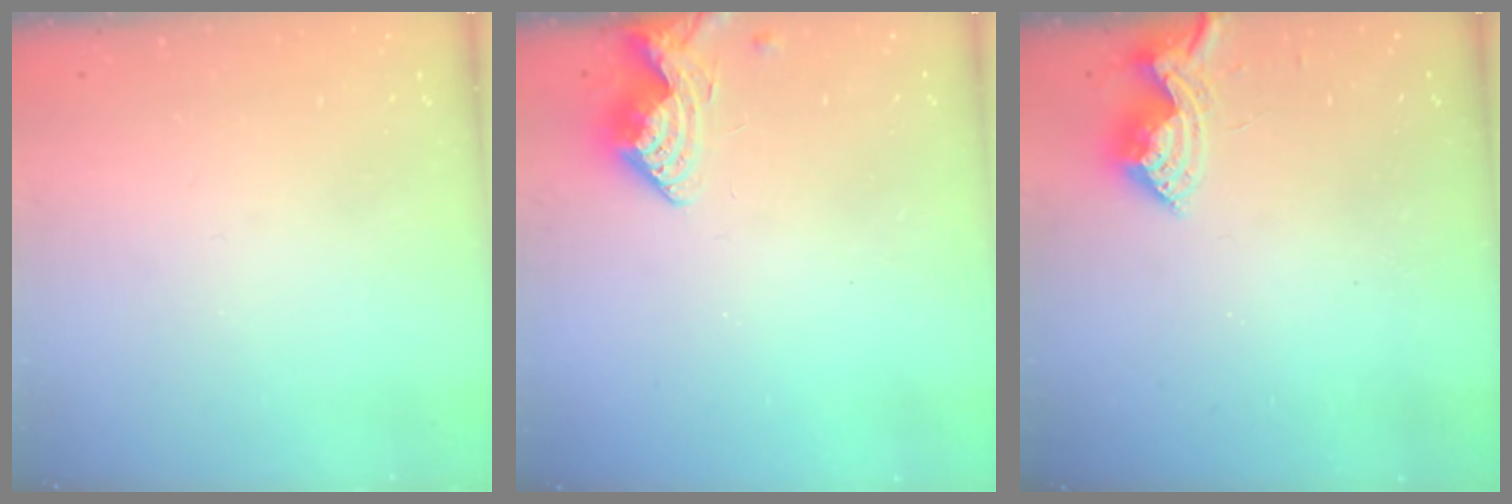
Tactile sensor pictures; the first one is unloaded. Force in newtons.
{"total": 8.6, "press": 8.6, "slide": 0.5}
{"total": 10.4, "press": 10.4, "slide": 0.5}